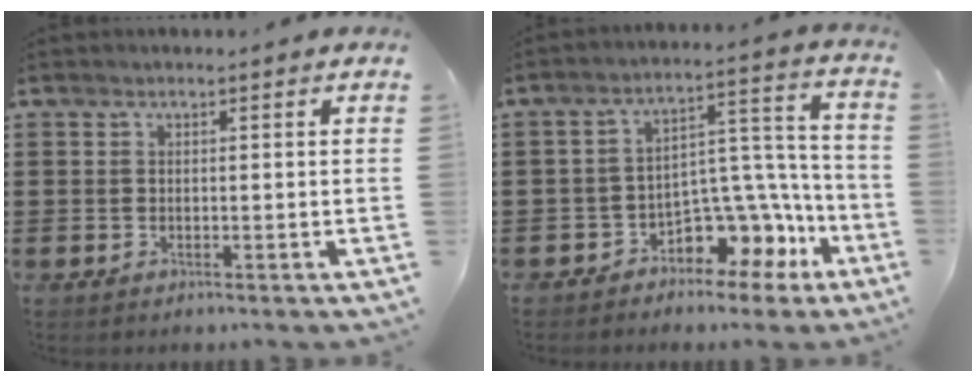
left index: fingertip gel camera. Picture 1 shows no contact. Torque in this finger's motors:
{"motor_torque": [0.34, 0.35, 0.27, 0.06]}